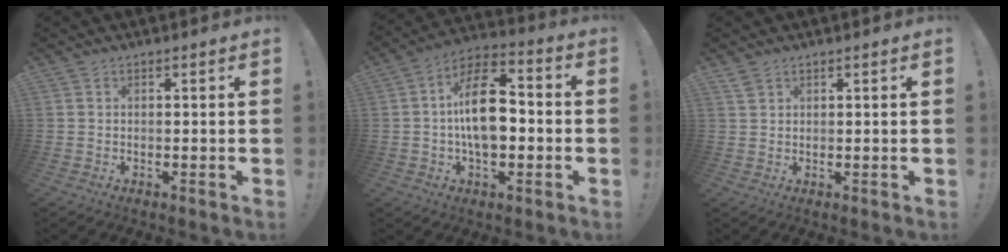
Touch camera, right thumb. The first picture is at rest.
{"total": 16.6, "force": [-1.1, 9.7, 13.5], "torque": [-0.229, 0.019, -0.025]}
{"total": 2.0, "force": [1.5, 1.0, 0.9], "torque": [-0.016, -0.004, 0.028]}